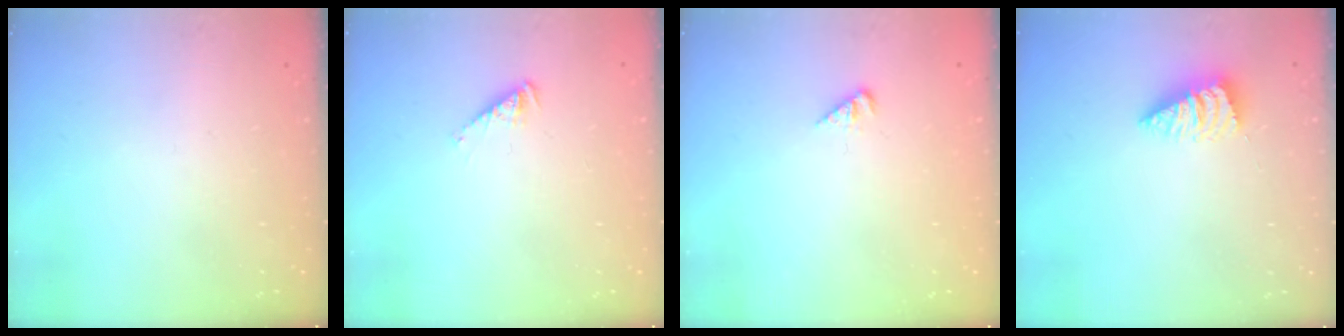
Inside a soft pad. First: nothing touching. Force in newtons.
{"total": 1.4, "press": 1.3, "slide": 0.2}
{"total": 1.5, "press": 1.5, "slide": 0.3}
{"total": 2.6, "press": 2.6, "slide": 0.3}